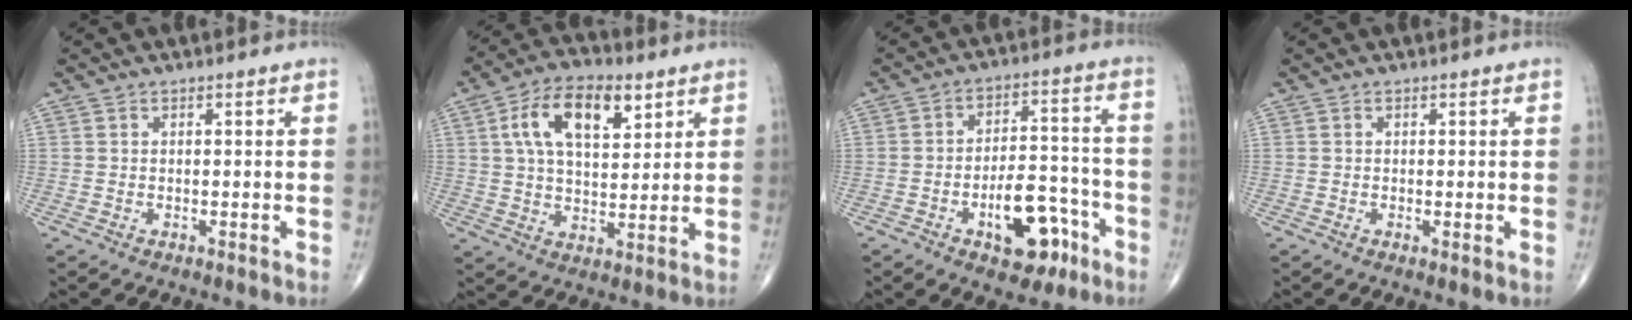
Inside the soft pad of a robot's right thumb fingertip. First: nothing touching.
{"total": 13.8, "force": [5.5, 7.2, 10.4], "torque": [-0.163, -0.006, 0.095]}
{"total": 12.4, "force": [-5.9, 6.3, 8.9], "torque": [-0.105, 0.048, -0.083]}
{"total": 0.7, "force": [-0.1, 0.1, 0.7], "torque": [-0.012, -0.004, -0.004]}